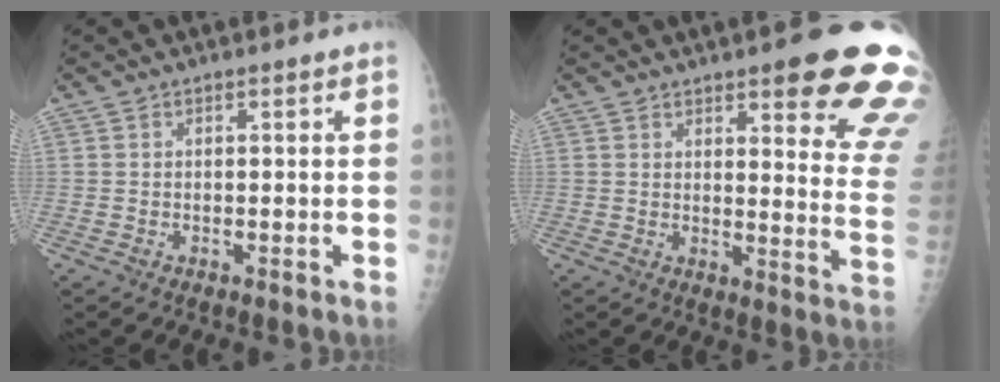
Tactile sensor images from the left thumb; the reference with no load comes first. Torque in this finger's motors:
{"motor_torque": [3.85, 1.16, 1.48, -1.29, 0.29]}